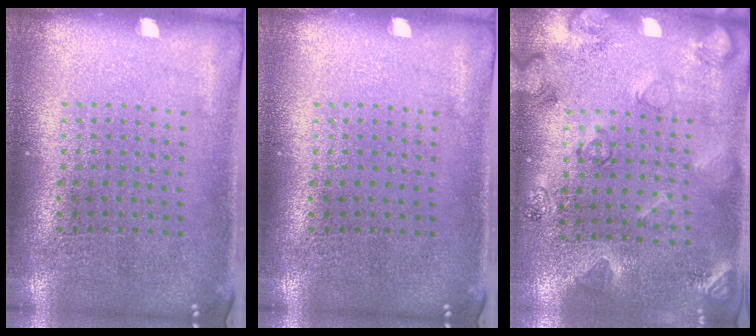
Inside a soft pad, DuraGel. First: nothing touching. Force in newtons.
{"total": 0.0}
{"total": 2.1, "press": 2.0, "slide": 0.7}